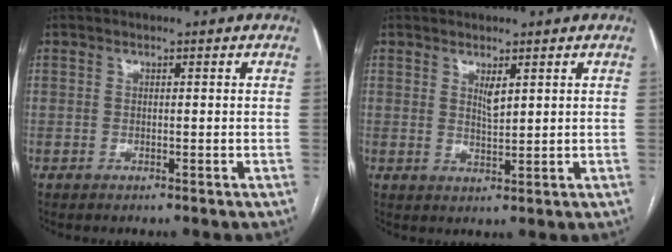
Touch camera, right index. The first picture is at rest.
{"total": 2.1, "force": [1.2, 0.4, 1.7], "torque": [-0.035, -0.006, 0.026]}